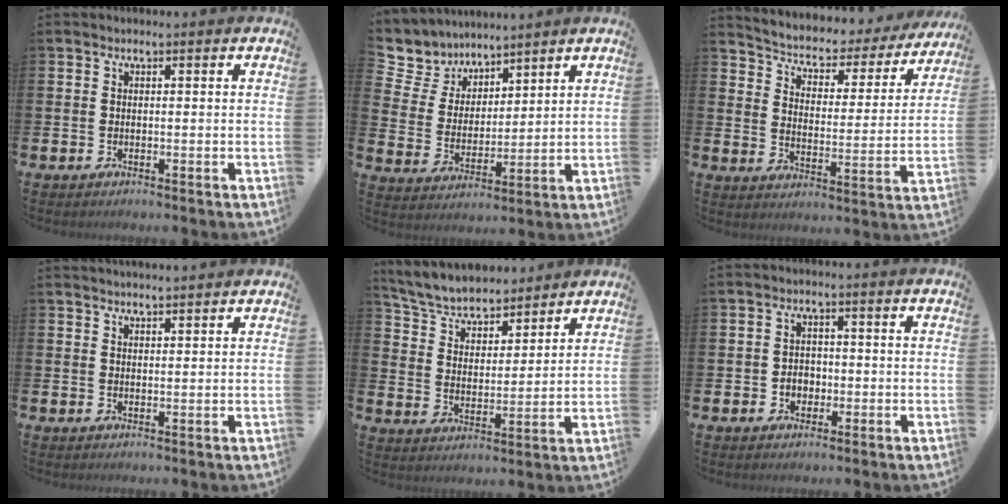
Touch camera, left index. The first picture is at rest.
{"total": 6.5, "force": [5.7, 3.1, -0.3], "torque": [-0.041, -0.039, 0.105]}
{"total": 4.2, "force": [3.8, 1.7, 0.8], "torque": [-0.046, -0.033, 0.056]}
{"total": 2.1, "force": [2.1, 0.0, 0.0], "torque": [-0.004, -0.010, 0.039]}
{"total": 5.9, "force": [5.7, 1.6, 0.9], "torque": [-0.052, -0.039, 0.098]}
{"total": 2.4, "force": [-0.6, 2.1, 0.9], "torque": [-0.014, 0.004, -0.018]}